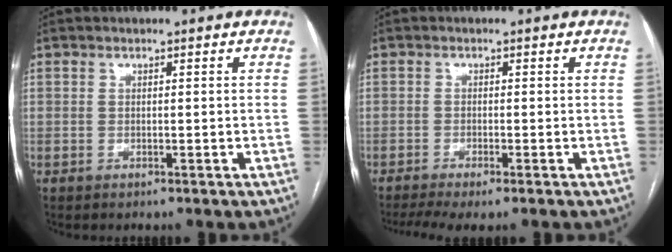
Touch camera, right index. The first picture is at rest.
{"total": 5.5, "force": [-4.0, 0.6, 3.7], "torque": [-0.059, -0.008, -0.064]}